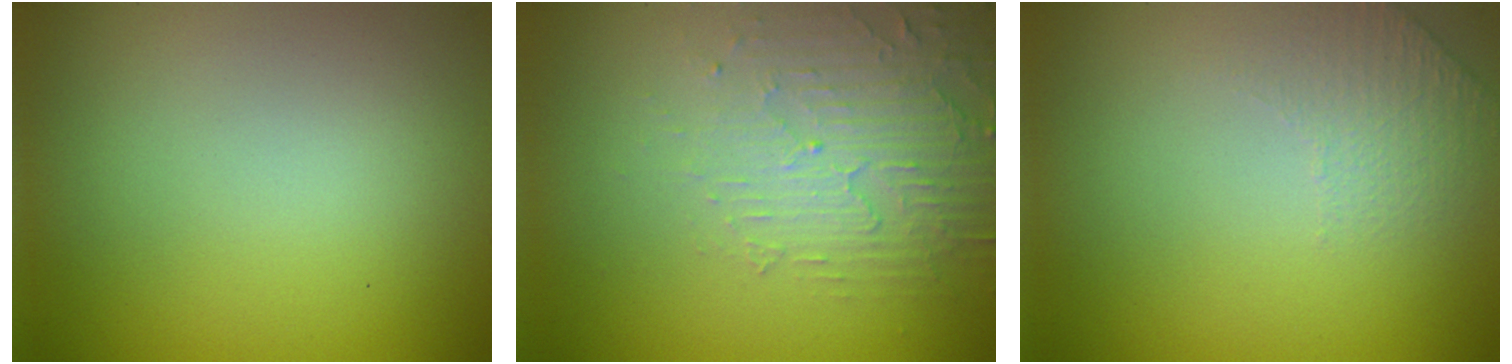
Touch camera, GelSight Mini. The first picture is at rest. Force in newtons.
{"total": 4.9, "press": 3.2, "slide": 3.7}
{"total": 1.3, "press": 0.8, "slide": 1.1}